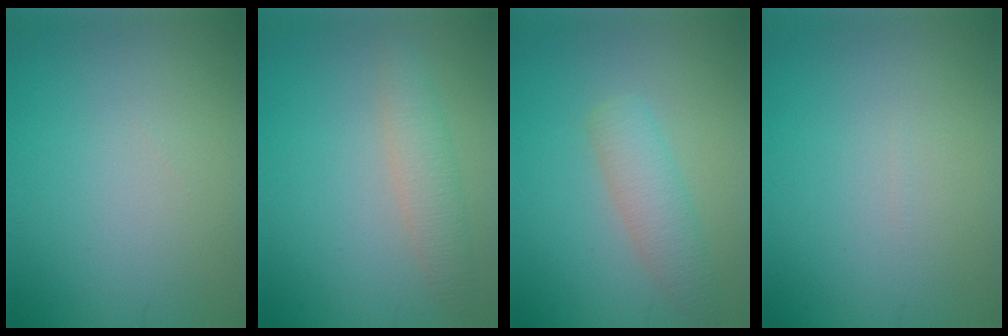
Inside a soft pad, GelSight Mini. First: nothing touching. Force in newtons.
{"total": 2.5, "press": 2.5, "slide": 0.1}
{"total": 3.0, "press": 3.0, "slide": 0.2}
{"total": 0.0}